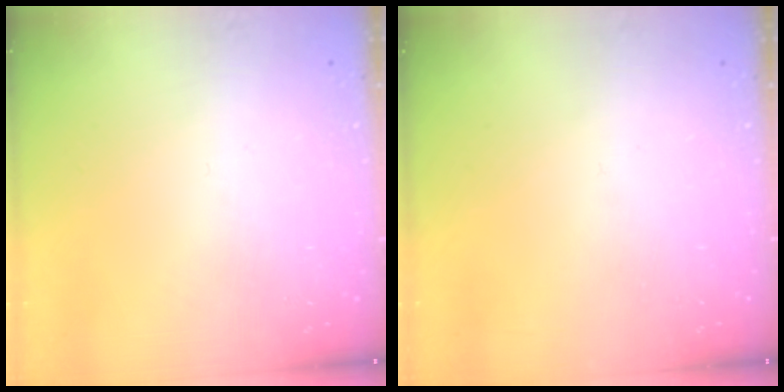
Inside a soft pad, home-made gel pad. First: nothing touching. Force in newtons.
{"total": 0.0}